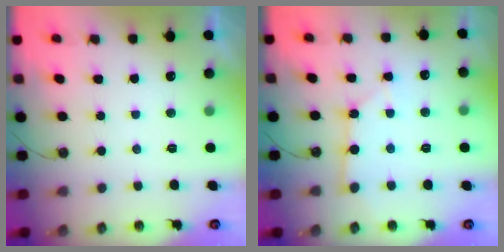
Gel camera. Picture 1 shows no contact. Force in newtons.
{"total": 3.2, "press": 3.2, "slide": 0.2}